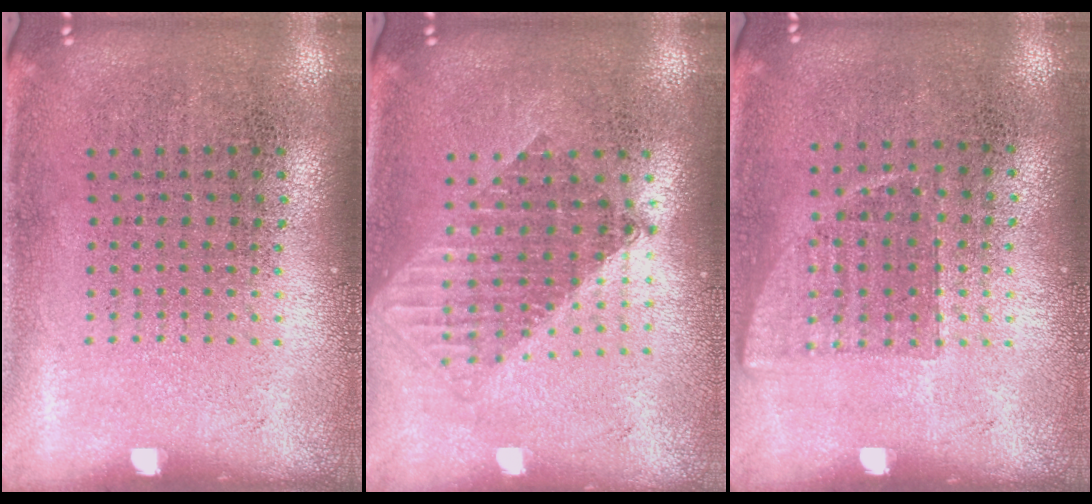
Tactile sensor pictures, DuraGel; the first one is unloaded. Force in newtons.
{"total": 1.6, "press": 1.3, "slide": 1.0}
{"total": 0.8, "press": 0.7, "slide": 0.3}